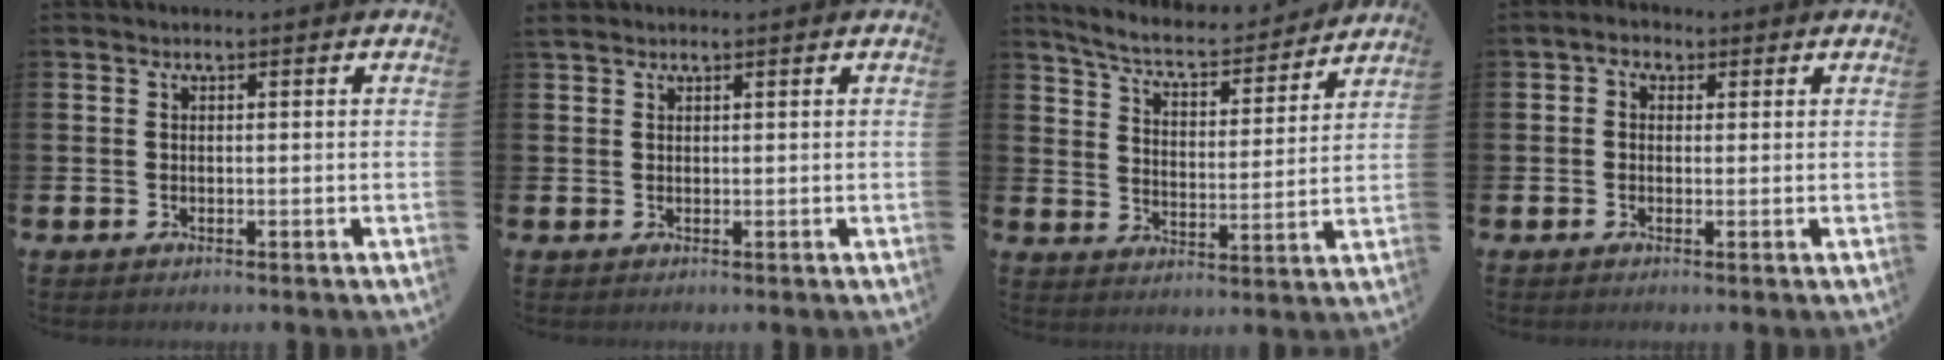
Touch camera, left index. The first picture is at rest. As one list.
[{"total": 1.3, "force": [1.2, 0.5, 0.1], "torque": [0.002, 0.000, 0.021]}, {"total": 6.6, "force": [6.1, 1.2, 2.1], "torque": [-0.076, -0.044, 0.103]}, {"total": 1.9, "force": [0.7, 1.6, 0.8], "torque": [-0.020, 0.008, 0.010]}]